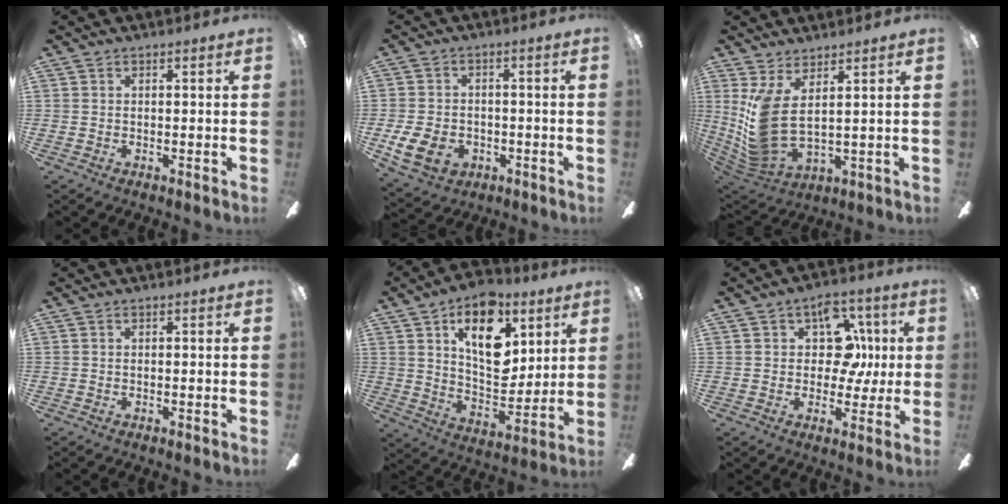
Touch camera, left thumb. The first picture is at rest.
{"total": 9.5, "force": [-3.1, 7.1, 5.6], "torque": [-0.128, 0.012, -0.056]}
{"total": 10.8, "force": [3.6, 4.7, 9.0], "torque": [-0.209, -0.035, 0.073]}
{"total": 0.0}
{"total": 18.6, "force": [9.1, 10.7, 12.2], "torque": [-0.178, -0.028, 0.157]}
{"total": 13.3, "force": [3.6, 9.6, 8.4], "torque": [-0.119, 0.002, 0.068]}